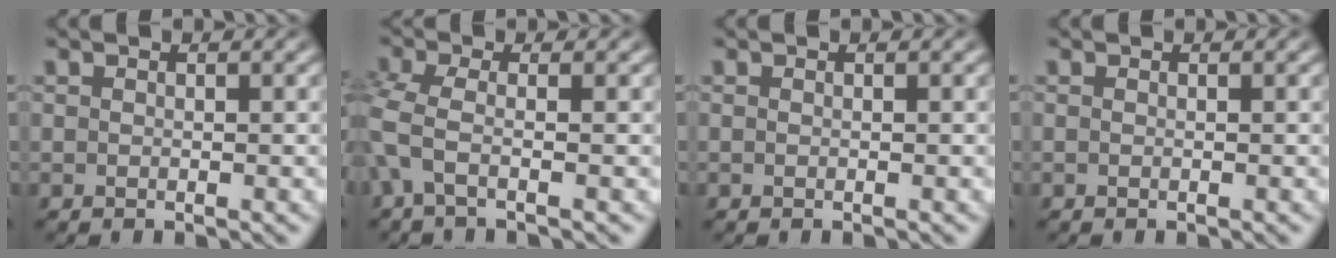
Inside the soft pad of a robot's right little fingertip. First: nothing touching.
{"total": 2.5, "force": [-0.3, 1.0, 2.3], "torque": [-0.070, -0.013, -0.001]}
{"total": 0.0}
{"total": 0.0}